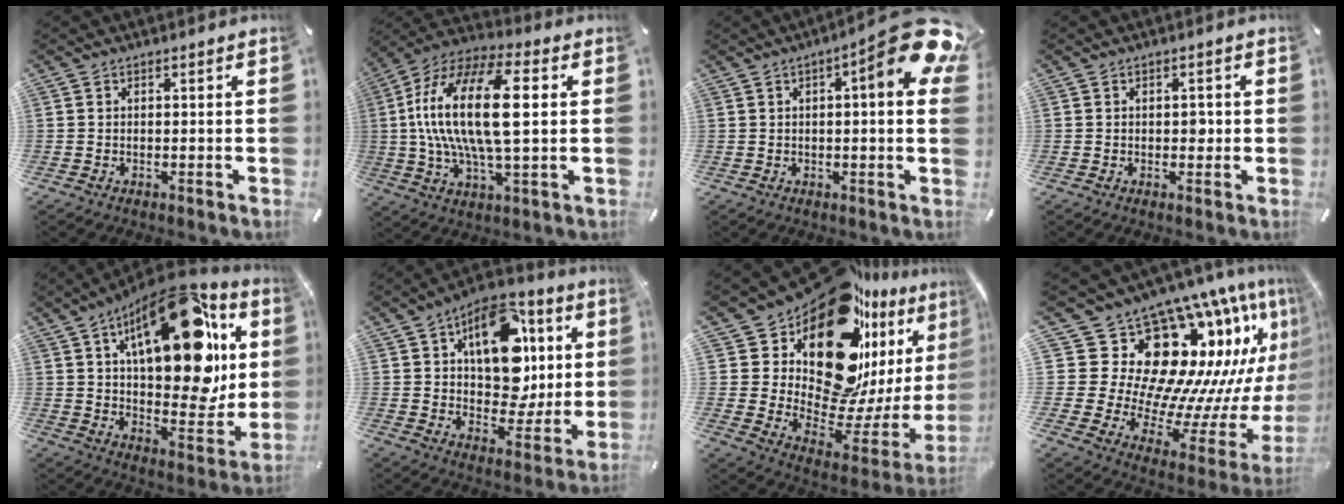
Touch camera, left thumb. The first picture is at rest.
{"total": 22.0, "force": [2.2, 8.4, 20.2], "torque": [-0.428, -0.008, 0.026]}
{"total": 13.9, "force": [5.9, 2.9, 12.2], "torque": [-0.155, -0.045, 0.090]}
{"total": 2.1, "force": [0.0, 1.5, 1.4], "torque": [-0.012, -0.003, -0.005]}
{"total": 27.7, "force": [12.4, 13.5, 20.8], "torque": [-0.281, -0.072, 0.209]}
{"total": 18.1, "force": [5.6, 12.4, 11.9], "torque": [-0.156, -0.027, 0.105]}
{"total": 23.5, "force": [13.9, 11.9, 14.6], "torque": [-0.202, -0.164, 0.248]}
{"total": 23.6, "force": [12.2, 14.0, 14.6], "torque": [-0.193, -0.195, 0.258]}